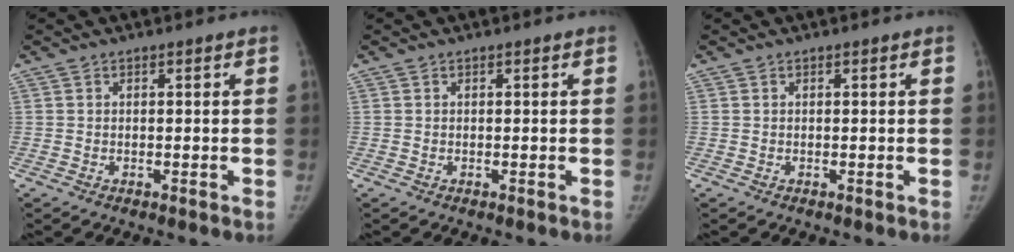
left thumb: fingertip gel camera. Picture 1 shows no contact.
{"total": 0.0}
{"total": 0.0}